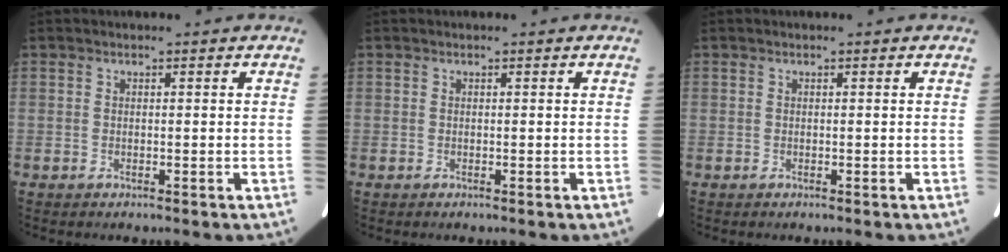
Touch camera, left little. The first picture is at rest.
{"total": 0.0}
{"total": 0.0}